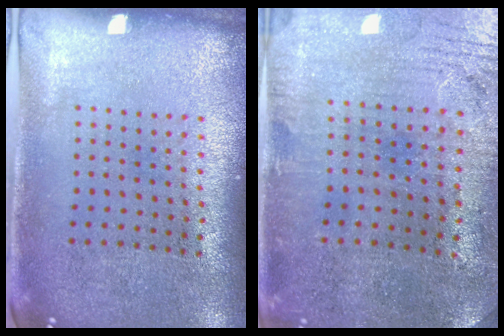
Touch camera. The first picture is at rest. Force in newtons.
{"total": 0.7, "press": 0.5, "slide": 0.5}